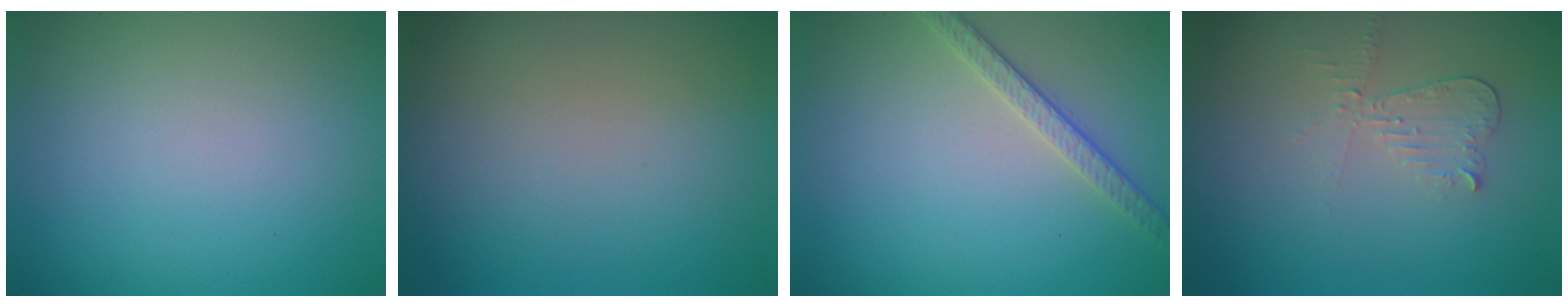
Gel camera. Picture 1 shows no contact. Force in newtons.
{"total": 0.0}
{"total": 2.6, "press": 2.5, "slide": 0.8}
{"total": 2.1, "press": 2.1, "slide": 0.2}